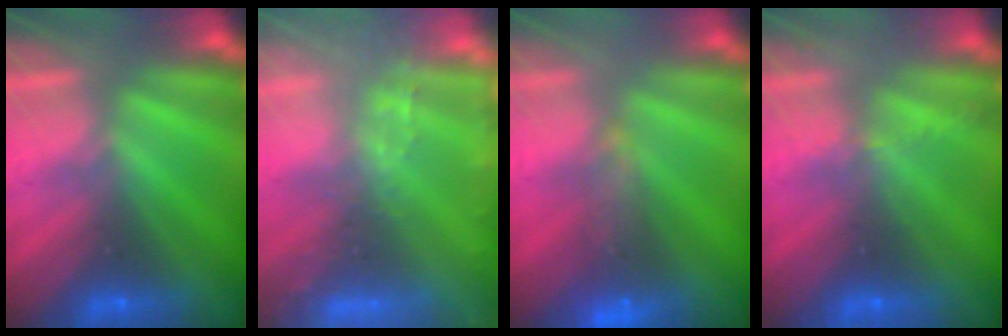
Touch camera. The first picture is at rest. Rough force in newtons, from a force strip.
{"total": 9.1}
{"total": 6.4}
{"total": 2.1}